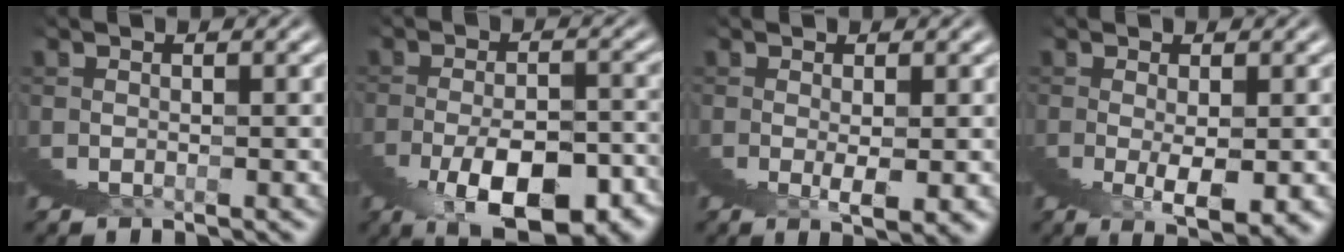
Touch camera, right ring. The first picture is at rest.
{"total": 6.6, "force": [-2.9, 1.9, 5.6], "torque": [-0.078, 0.004, -0.042]}
{"total": 2.5, "force": [1.4, -1.4, 1.5], "torque": [-0.010, 0.015, 0.021]}
{"total": 2.9, "force": [0.8, -1.2, 2.5], "torque": [-0.025, 0.013, 0.015]}